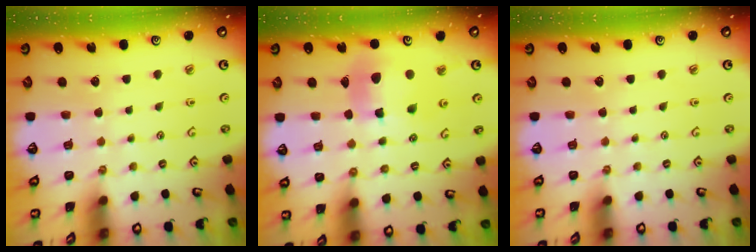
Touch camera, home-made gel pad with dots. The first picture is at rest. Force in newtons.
{"total": 12.1, "press": 12.0, "slide": 1.6}
{"total": 0.0}